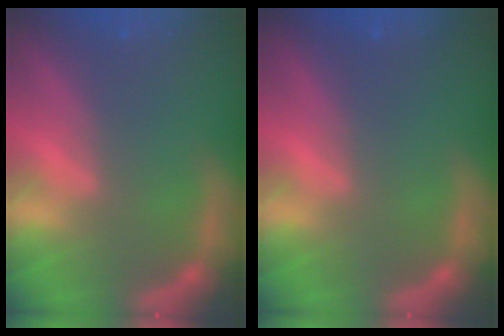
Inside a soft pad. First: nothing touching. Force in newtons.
{"total": 0.0}